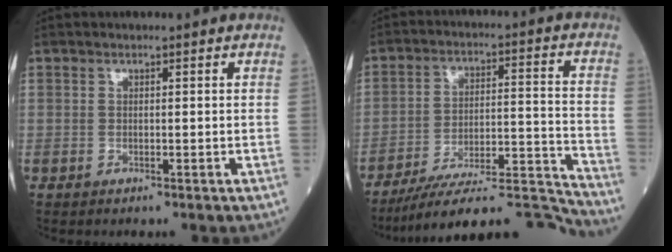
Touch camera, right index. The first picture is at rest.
{"total": 17.5, "force": [-16.8, -0.2, 5.1], "torque": [-0.063, 0.032, -0.259]}